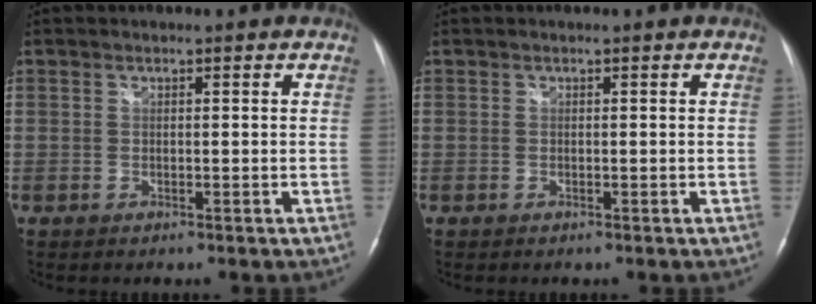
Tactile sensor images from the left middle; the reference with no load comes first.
{"total": 0.0}